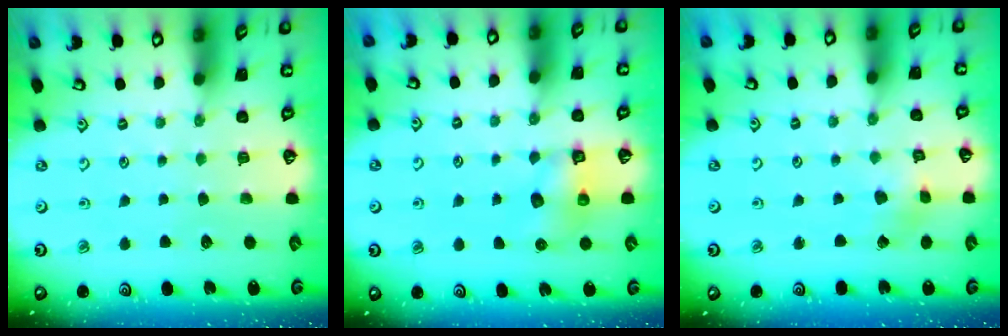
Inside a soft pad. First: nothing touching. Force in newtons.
{"total": 8.8, "press": 8.8, "slide": 0.6}
{"total": 2.7, "press": 2.7, "slide": 0.3}